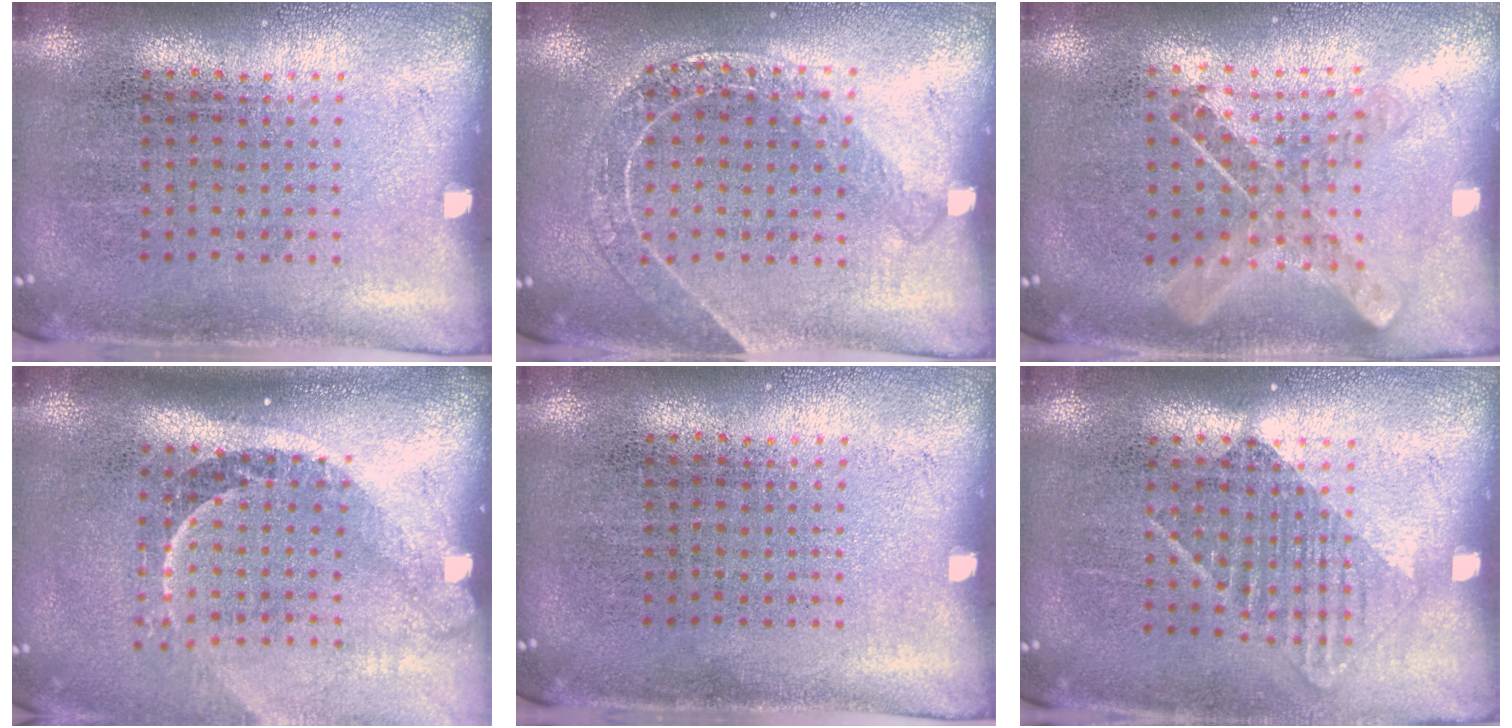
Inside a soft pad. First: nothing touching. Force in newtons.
{"total": 1.6, "press": 1.5, "slide": 0.5}
{"total": 0.9, "press": 0.9, "slide": 0.2}
{"total": 2.3, "press": 1.6, "slide": 1.7}
{"total": 0.0}
{"total": 1.3, "press": 1.0, "slide": 0.8}